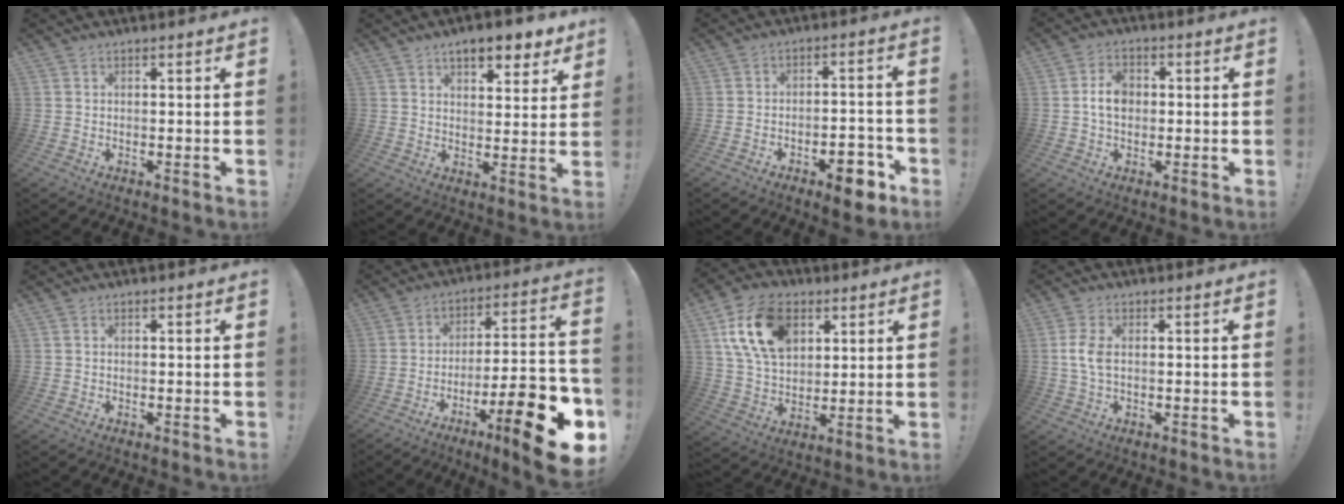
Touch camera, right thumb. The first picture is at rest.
{"total": 8.1, "force": [5.9, 3.1, 4.7], "torque": [-0.062, -0.031, 0.104]}
{"total": 8.5, "force": [-5.2, 3.9, 5.4], "torque": [-0.048, 0.037, -0.088]}
{"total": 6.6, "force": [0.1, 4.6, 4.6], "torque": [-0.078, 0.010, 0.001]}
{"total": 0.0}
{"total": 19.5, "force": [-10.5, 3.7, 15.9], "torque": [-0.224, 0.059, -0.167]}
{"total": 19.0, "force": [7.5, 12.6, 12.1], "torque": [-0.223, -0.019, 0.139]}
{"total": 3.9, "force": [0.3, 1.8, 3.5], "torque": [-0.067, 0.003, 0.003]}